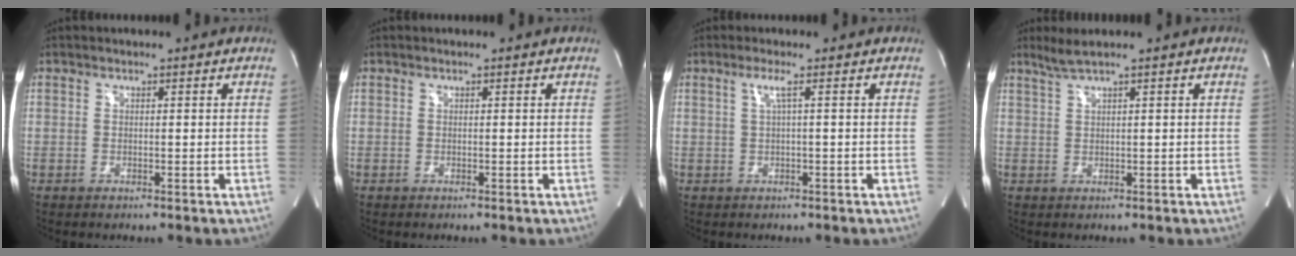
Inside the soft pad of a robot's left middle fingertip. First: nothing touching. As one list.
[{"total": 0.0}, {"total": 1.8, "force": [0.5, -0.7, 1.6], "torque": [-0.042, 0.001, 0.015]}, {"total": 2.4, "force": [1.8, -0.6, 1.5], "torque": [-0.043, 0.008, 0.044]}]